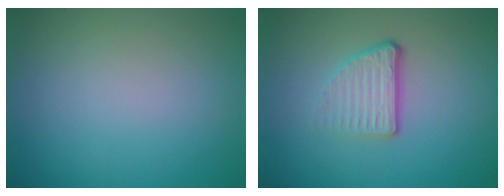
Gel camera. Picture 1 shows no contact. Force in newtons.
{"total": 3.6, "press": 2.2, "slide": 2.8}